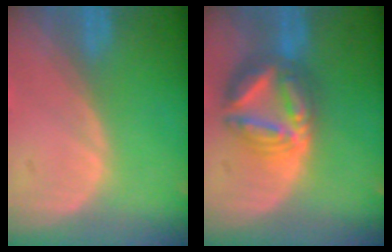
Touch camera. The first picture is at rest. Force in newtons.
{"total": 7.7, "press": 7.7, "slide": 0.7}